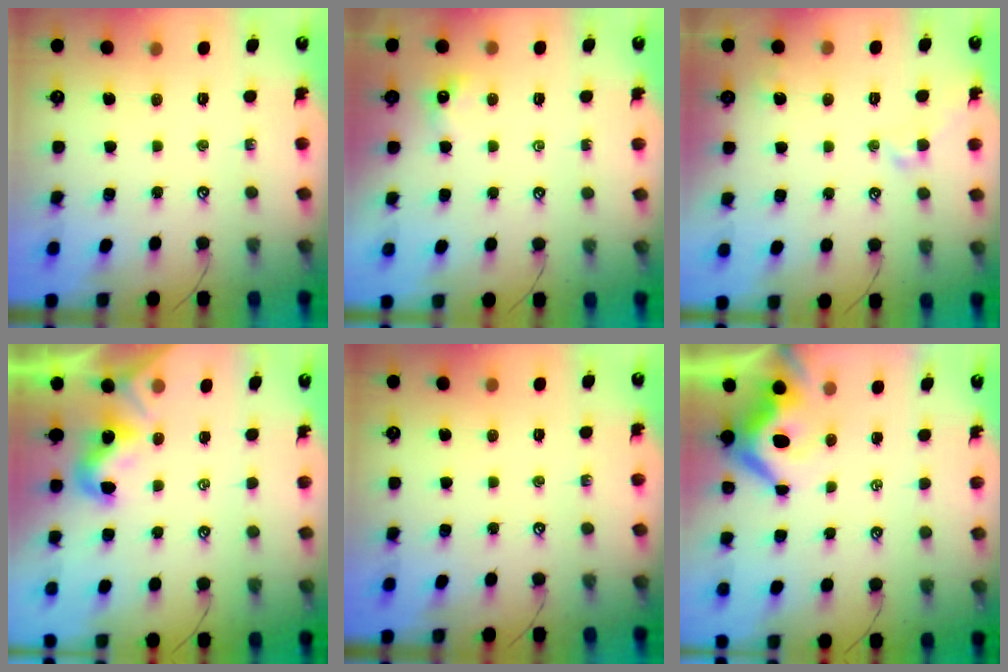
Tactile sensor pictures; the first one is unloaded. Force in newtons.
{"total": 1.7, "press": 1.7, "slide": 0.4}
{"total": 3.0, "press": 2.9, "slide": 0.7}
{"total": 2.0, "press": 2.0, "slide": 0.5}
{"total": 0.0}
{"total": 5.0, "press": 4.8, "slide": 1.4}